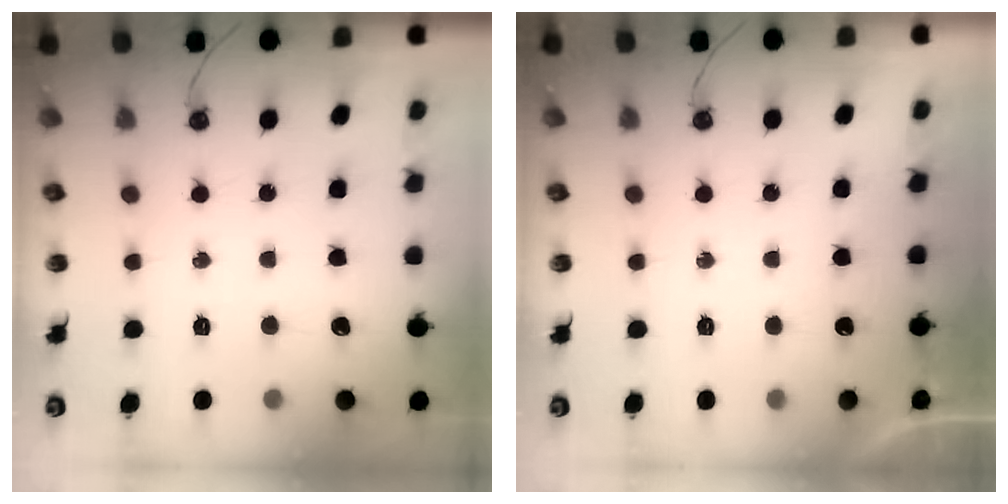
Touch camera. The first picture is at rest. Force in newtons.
{"total": 0.0}